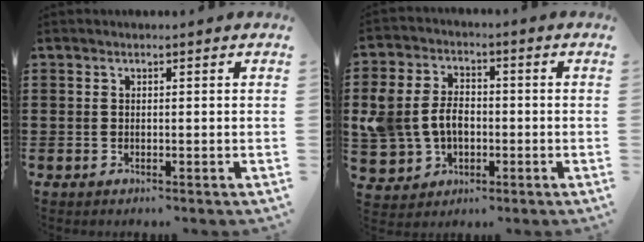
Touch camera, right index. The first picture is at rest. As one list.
[{"total": 7.3, "force": [-0.7, 5.8, 4.4], "torque": [-0.119, 0.010, -0.016]}]